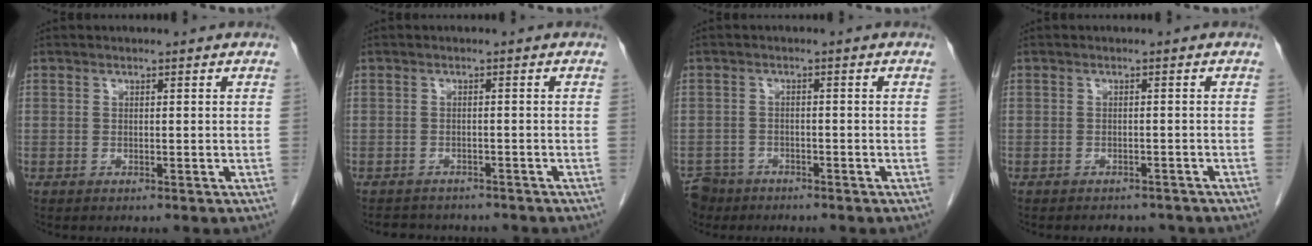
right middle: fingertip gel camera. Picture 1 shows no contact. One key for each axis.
{"total": 5.9, "fx": -5.4, "fy": 2.1, "fz": 1.3, "tx": -0.021, "ty": 0.000, "tz": -0.068}
{"total": 4.7, "fx": -3.8, "fy": 2.9, "fz": -0.1, "tx": 0.002, "ty": 0.000, "tz": -0.067}
{"total": 3.9, "fx": -3.5, "fy": 1.6, "fz": 0.7, "tx": -0.007, "ty": 0.000, "tz": -0.041}